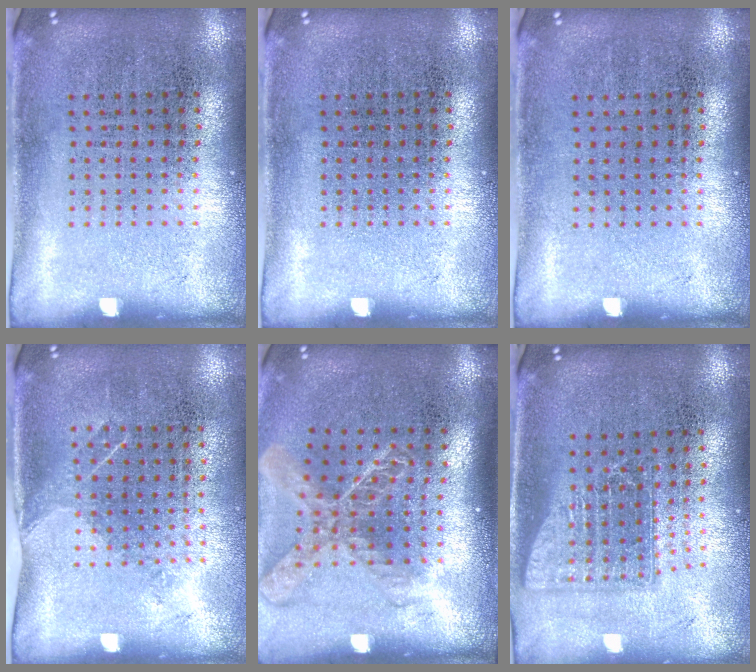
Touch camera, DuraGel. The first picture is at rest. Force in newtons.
{"total": 0.0}
{"total": 0.0}
{"total": 1.2, "press": 1.0, "slide": 0.7}
{"total": 2.0, "press": 1.5, "slide": 1.3}
{"total": 1.6, "press": 1.2, "slide": 1.0}